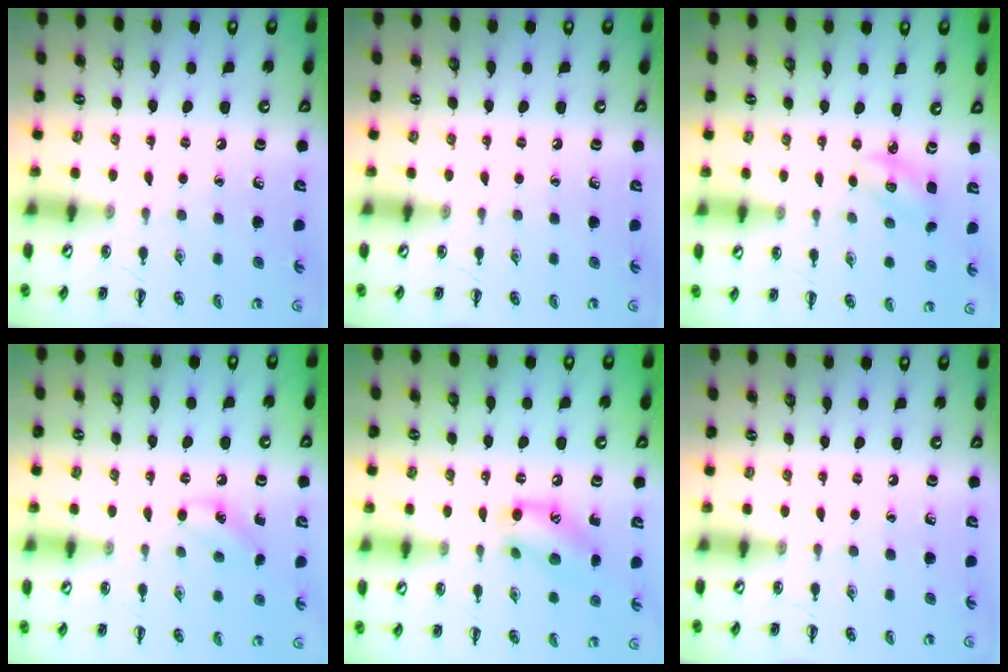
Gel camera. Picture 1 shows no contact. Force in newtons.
{"total": 0.0}
{"total": 2.6, "press": 2.5, "slide": 0.6}
{"total": 7.2, "press": 6.9, "slide": 1.9}
{"total": 13.1, "press": 12.9, "slide": 2.2}
{"total": 0.0}